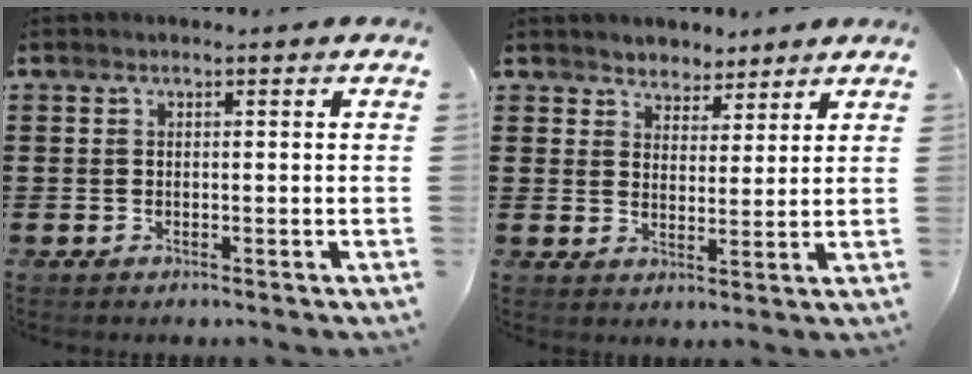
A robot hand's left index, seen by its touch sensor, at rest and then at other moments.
{"total": 3.9, "force": [3.4, 1.7, -0.7], "torque": [-0.005, -0.004, 0.063]}